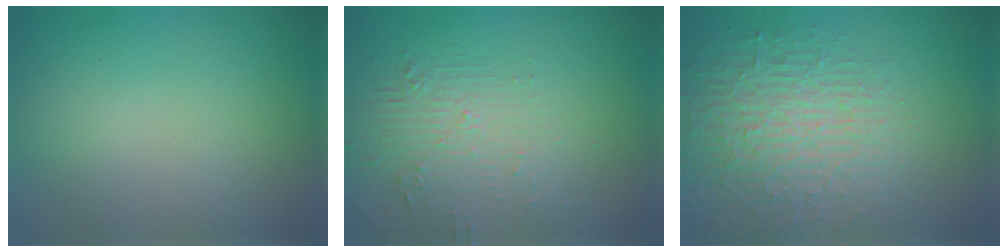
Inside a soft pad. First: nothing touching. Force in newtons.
{"total": 2.2, "press": 1.3, "slide": 1.8}
{"total": 4.9, "press": 4.8, "slide": 1.3}